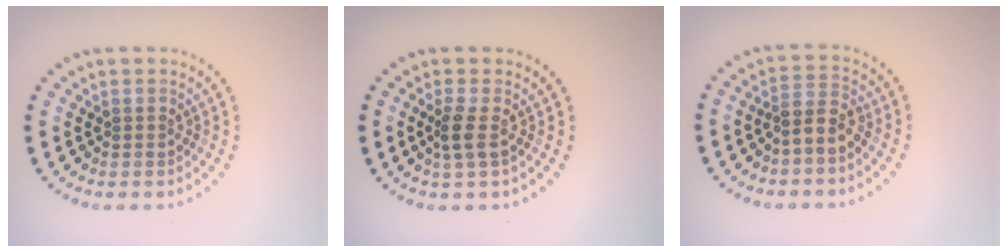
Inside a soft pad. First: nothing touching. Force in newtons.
{"total": 1.7, "press": 1.4, "slide": 0.9}
{"total": 2.3, "press": 2.0, "slide": 1.3}